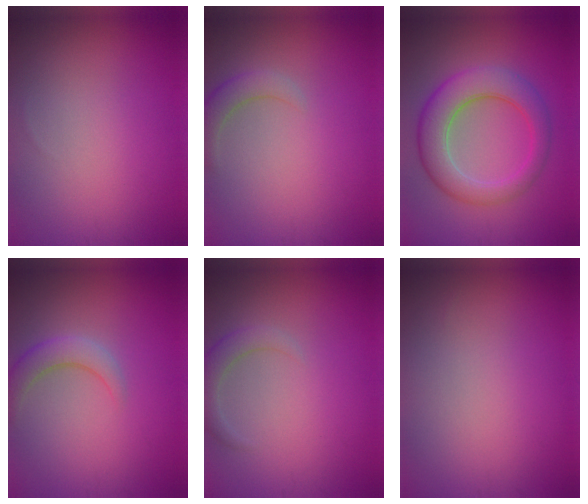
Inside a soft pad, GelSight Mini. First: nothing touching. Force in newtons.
{"total": 2.3, "press": 2.3, "slide": 0.3}
{"total": 6.5, "press": 6.5, "slide": 0.1}
{"total": 2.7, "press": 2.7, "slide": 0.3}
{"total": 2.2, "press": 2.2, "slide": 0.2}
{"total": 0.0}